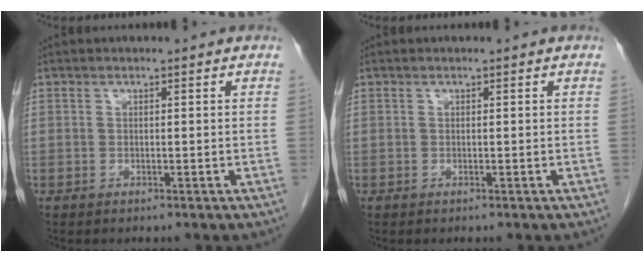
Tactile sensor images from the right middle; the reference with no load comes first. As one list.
[{"total": 0.0}]